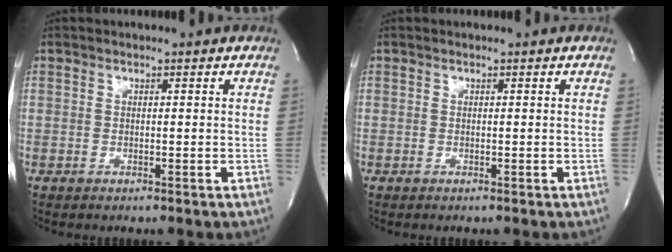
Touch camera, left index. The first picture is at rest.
{"total": 0.0}